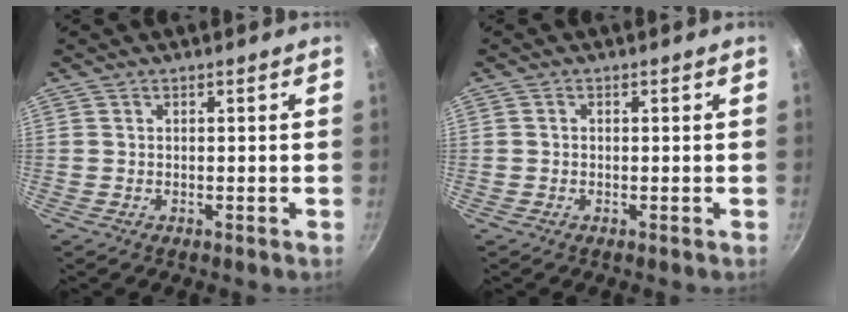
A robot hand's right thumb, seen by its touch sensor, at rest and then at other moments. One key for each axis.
{"total": 0.5, "fx": -0.1, "fy": 0.4, "fz": 0.2, "tx": -0.004, "ty": 0.003, "tz": -0.001}